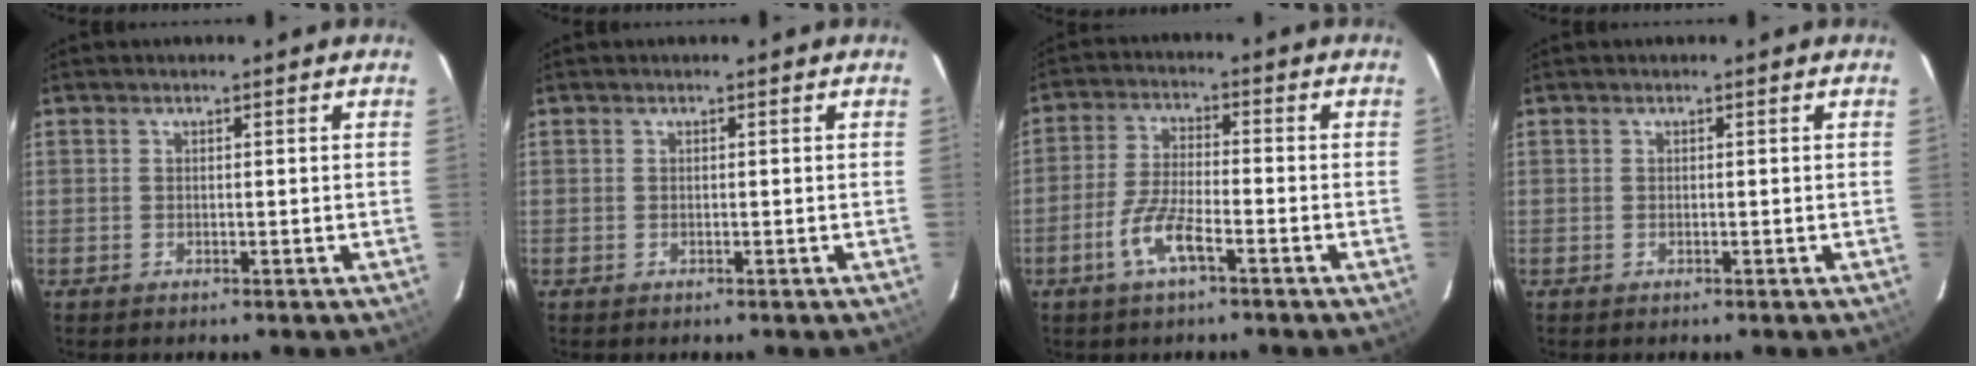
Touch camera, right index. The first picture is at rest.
{"total": 0.0}
{"total": 6.9, "force": [-3.9, 1.5, 5.5], "torque": [-0.122, -0.002, -0.077]}
{"total": 0.0}